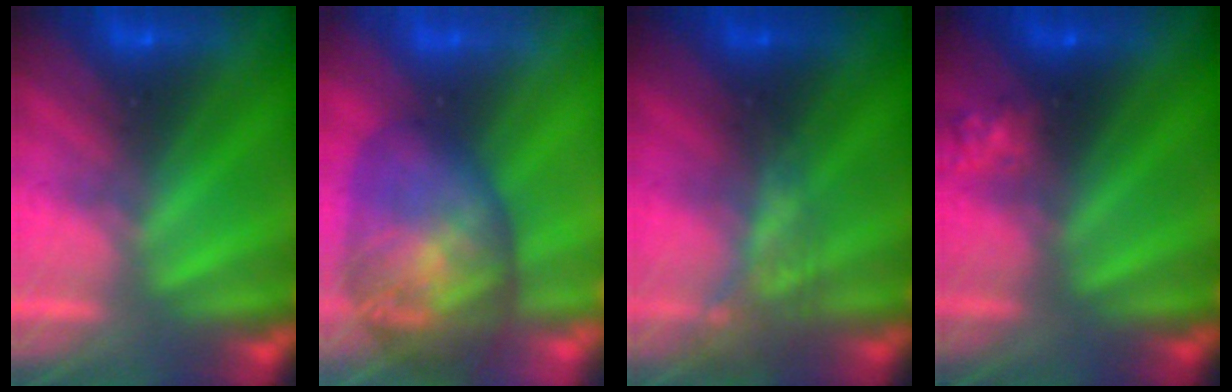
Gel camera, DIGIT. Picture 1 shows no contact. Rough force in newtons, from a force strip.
{"total": 7.2}
{"total": 2.1}
{"total": 2.3}